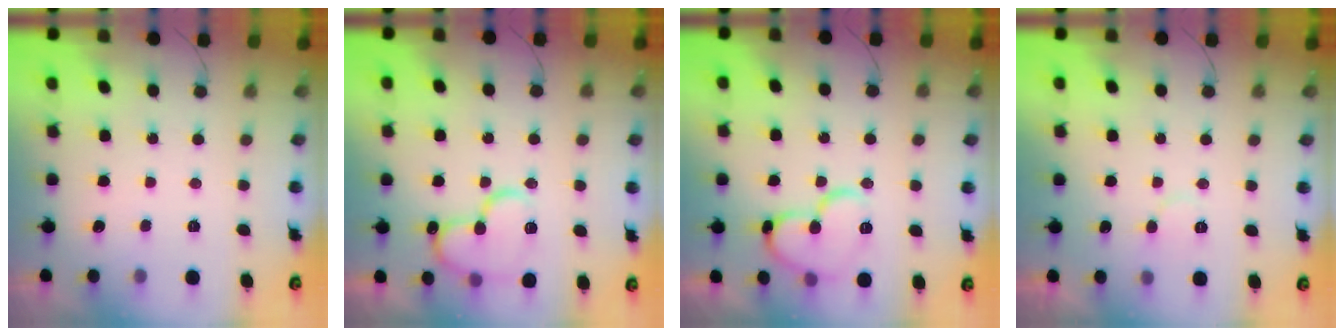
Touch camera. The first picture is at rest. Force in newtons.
{"total": 14.9, "press": 14.8, "slide": 2.0}
{"total": 13.3, "press": 13.1, "slide": 2.1}
{"total": 5.6, "press": 5.6, "slide": 0.7}